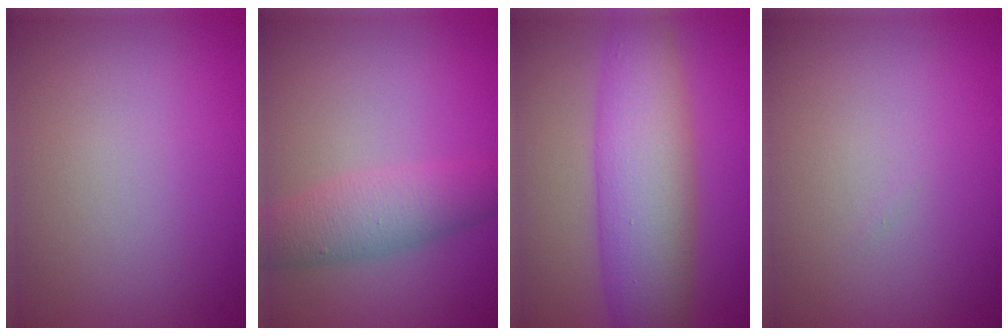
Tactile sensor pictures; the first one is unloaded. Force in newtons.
{"total": 3.8, "press": 3.8, "slide": 0.1}
{"total": 7.9, "press": 7.9, "slide": 0.1}
{"total": 0.0}